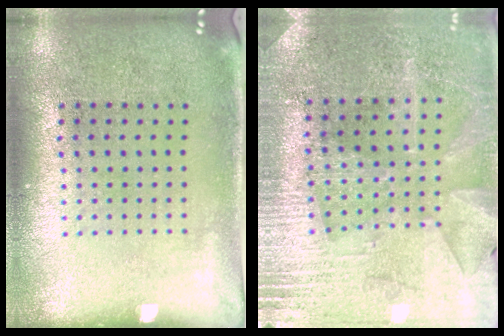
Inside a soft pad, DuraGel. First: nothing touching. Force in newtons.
{"total": 2.9, "press": 2.8, "slide": 0.5}